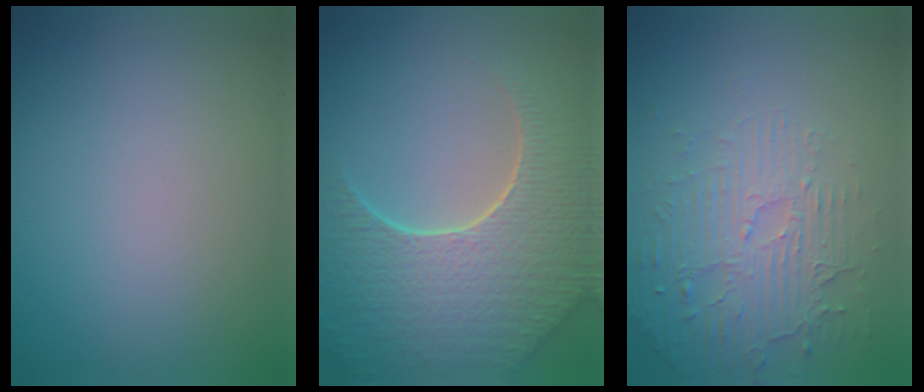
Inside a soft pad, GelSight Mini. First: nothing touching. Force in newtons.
{"total": 8.7, "press": 6.0, "slide": 6.3}
{"total": 4.8, "press": 3.3, "slide": 3.4}